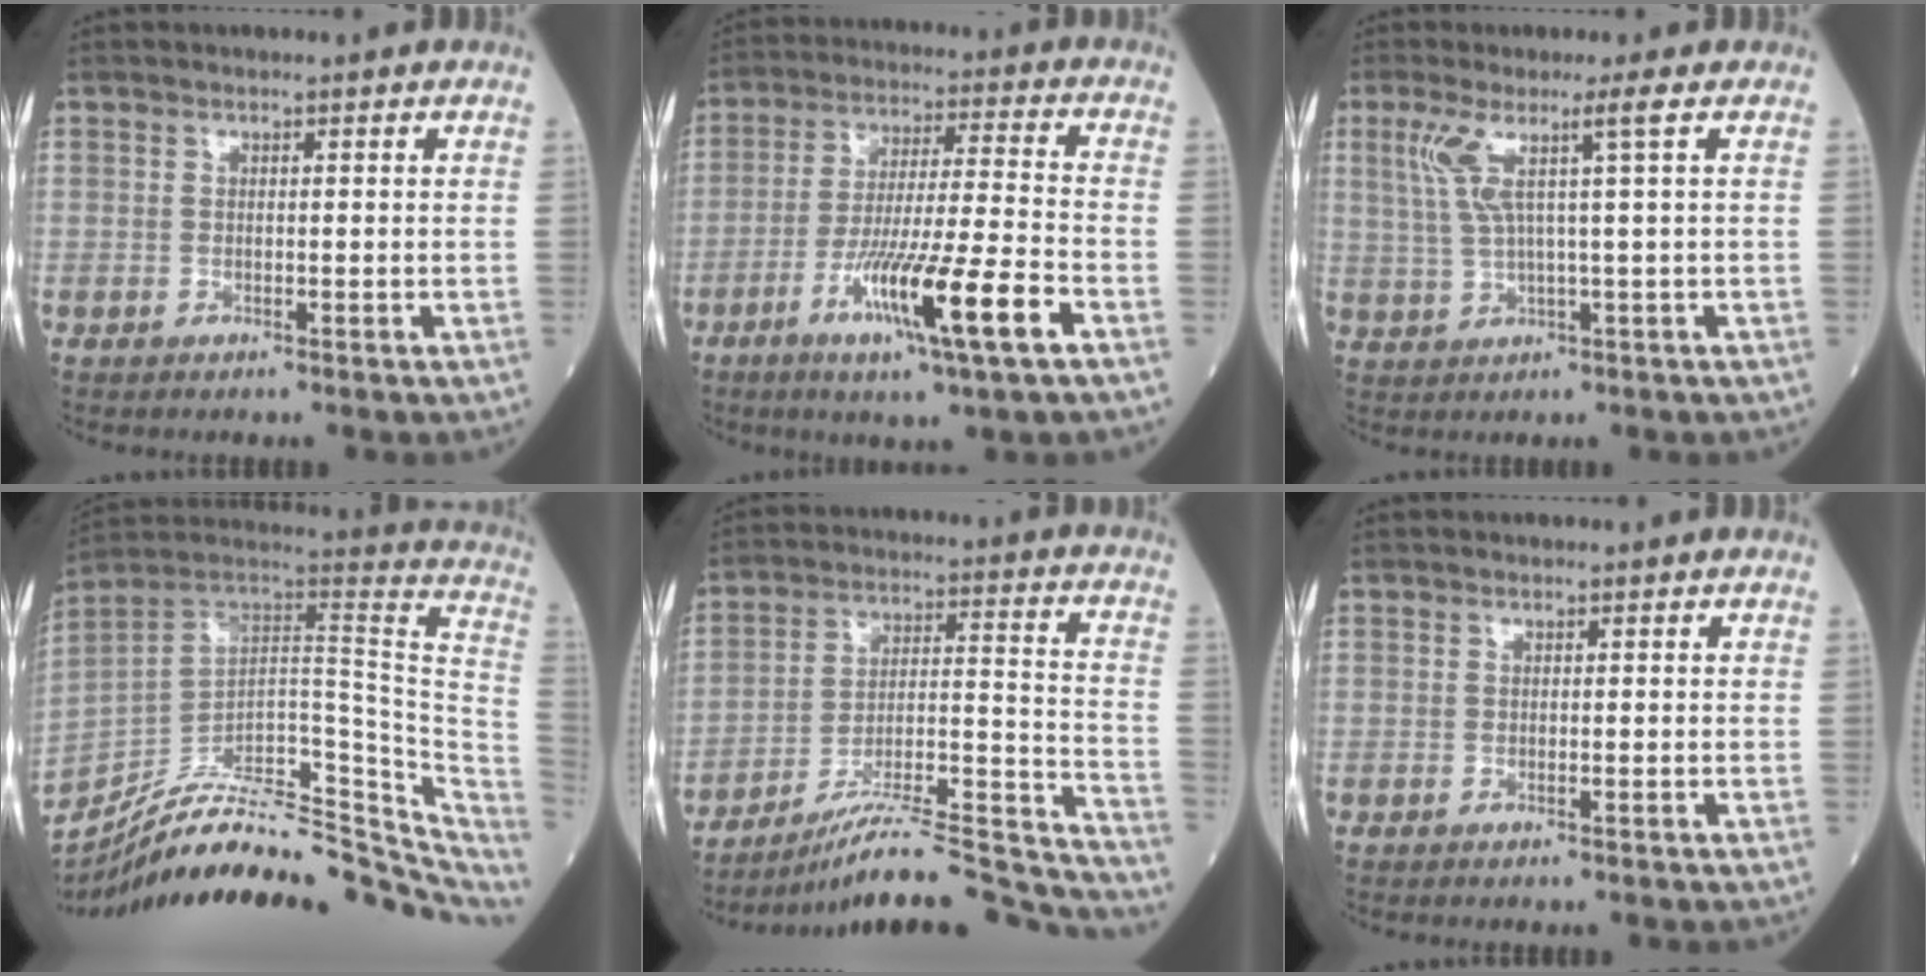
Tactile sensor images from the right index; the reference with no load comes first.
{"total": 14.3, "force": [-6.4, -0.1, 12.8], "torque": [-0.235, -0.019, -0.111]}
{"total": 5.6, "force": [2.1, -0.8, 5.1], "torque": [-0.109, 0.008, 0.048]}
{"total": 27.6, "force": [-22.1, 9.1, 13.9], "torque": [-0.162, 0.027, -0.313]}
{"total": 21.9, "force": [-20.7, -0.1, 7.3], "torque": [-0.082, 0.016, -0.312]}
{"total": 0.0}